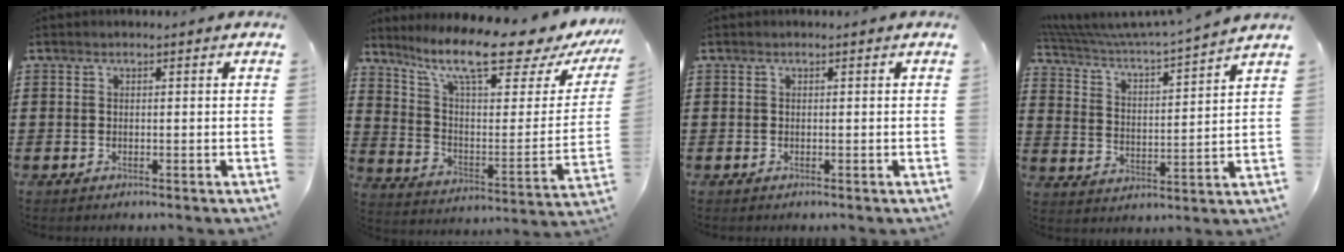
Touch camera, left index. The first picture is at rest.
{"total": 12.6, "force": [9.4, 1.6, 8.2], "torque": [-0.169, -0.062, 0.155]}
{"total": 0.0}
{"total": 4.5, "force": [4.1, -0.2, 1.9], "torque": [-0.059, -0.039, 0.061]}